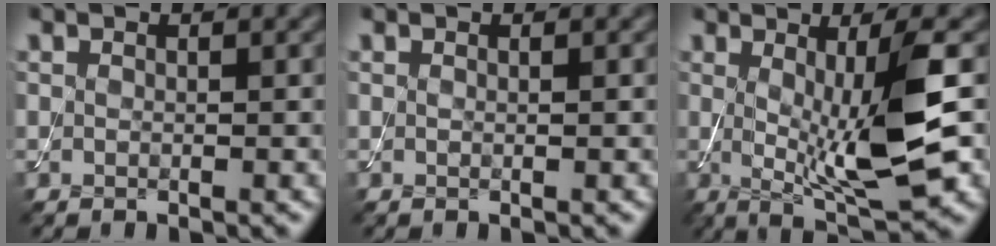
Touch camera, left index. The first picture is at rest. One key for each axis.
{"total": 0.0}
{"total": 7.7, "fx": 0.1, "fy": 1.6, "fz": 7.5, "tx": -0.120, "ty": -0.014, "tz": 0.011}